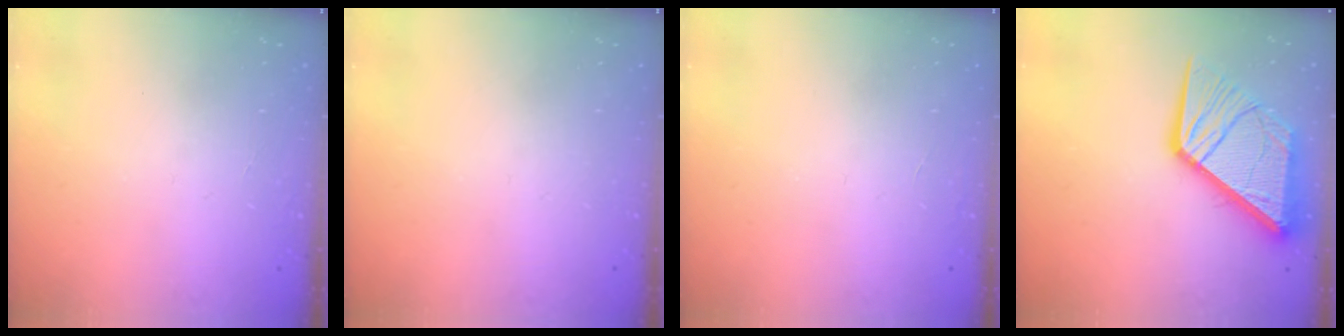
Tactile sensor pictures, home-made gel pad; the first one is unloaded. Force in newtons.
{"total": 0.0}
{"total": 0.0}
{"total": 16.4, "press": 16.3, "slide": 2.0}